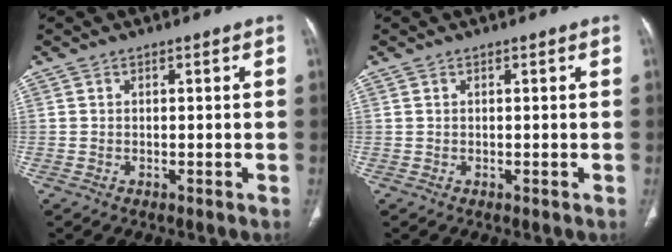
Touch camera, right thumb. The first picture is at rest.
{"total": 0.0}